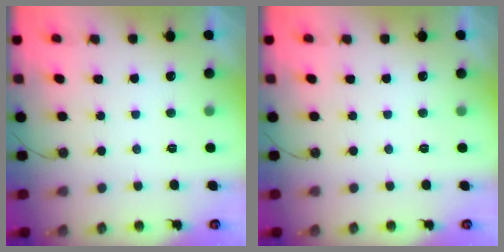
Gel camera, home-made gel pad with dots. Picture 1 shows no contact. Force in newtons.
{"total": 0.0}